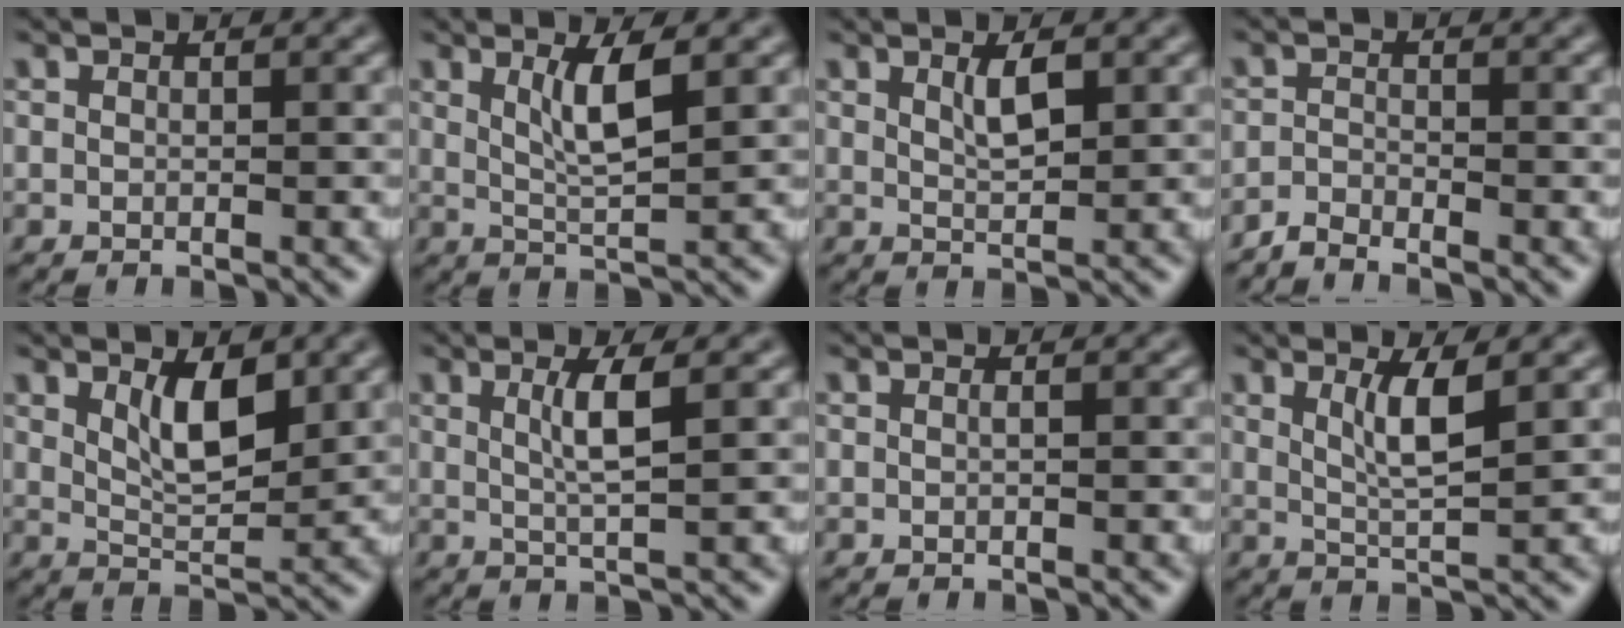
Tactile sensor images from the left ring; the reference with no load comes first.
{"total": 3.6, "force": [1.4, 0.7, 3.2], "torque": [-0.058, -0.005, 0.029]}
{"total": 2.2, "force": [1.1, 0.6, 1.8], "torque": [-0.033, -0.002, 0.020]}
{"total": 1.7, "force": [-1.6, 0.2, 0.4], "torque": [-0.009, -0.001, -0.039]}
{"total": 3.9, "force": [1.8, 1.5, 3.2], "torque": [-0.059, -0.005, 0.034]}
{"total": 3.0, "force": [0.9, 0.5, 2.8], "torque": [-0.049, -0.003, 0.016]}
{"total": 0.0}
{"total": 3.2, "force": [1.3, 0.6, 2.9], "torque": [-0.052, -0.006, 0.026]}